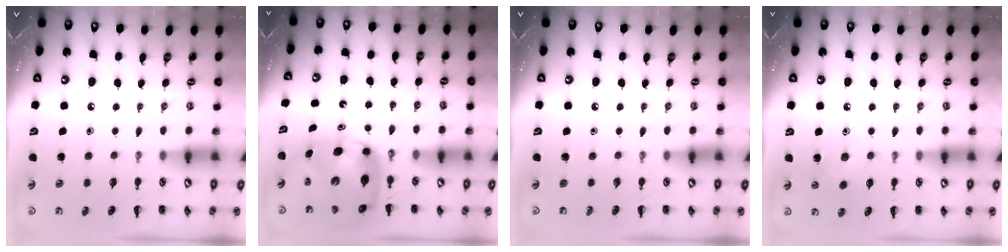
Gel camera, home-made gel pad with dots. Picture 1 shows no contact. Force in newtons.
{"total": 8.4, "press": 8.1, "slide": 2.3}
{"total": 0.0}
{"total": 5.3, "press": 5.1, "slide": 1.4}